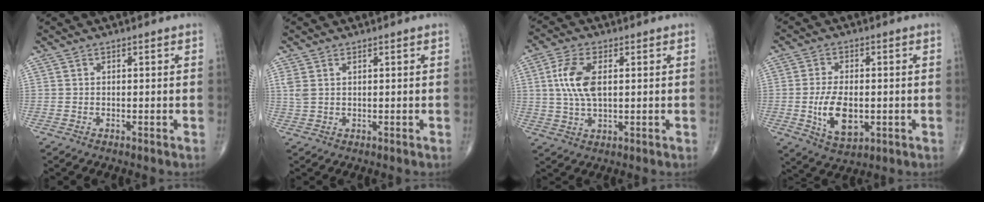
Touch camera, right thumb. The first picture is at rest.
{"total": 2.3, "force": [1.0, 1.0, 1.8], "torque": [-0.055, 0.011, 0.029]}
{"total": 8.5, "force": [1.5, 4.2, 7.3], "torque": [-0.161, 0.002, 0.030]}
{"total": 9.5, "force": [-1.5, 5.2, 7.9], "torque": [-0.134, -0.007, -0.018]}